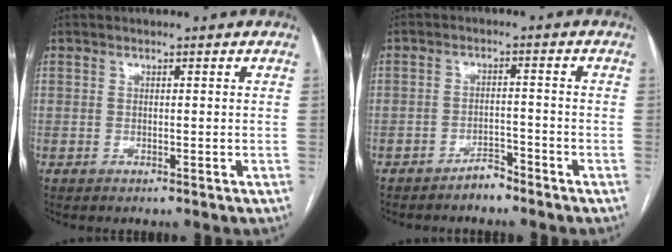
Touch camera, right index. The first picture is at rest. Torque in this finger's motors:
{"motor_torque": [0.00, -0.03, 0.02, -0.01]}